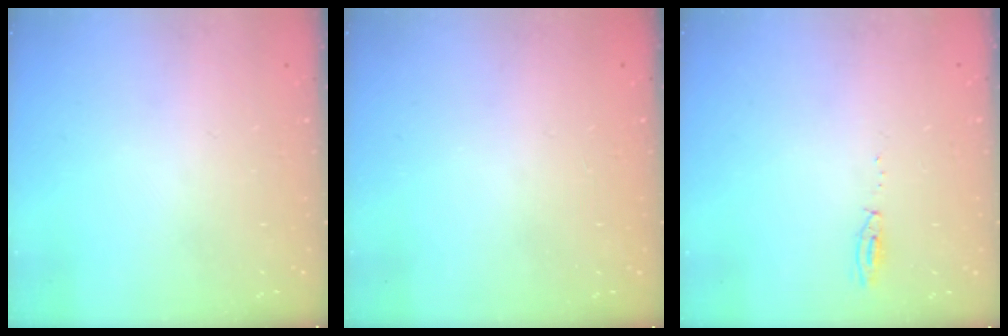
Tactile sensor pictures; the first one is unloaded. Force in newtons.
{"total": 0.0}
{"total": 3.4, "press": 3.3, "slide": 0.8}